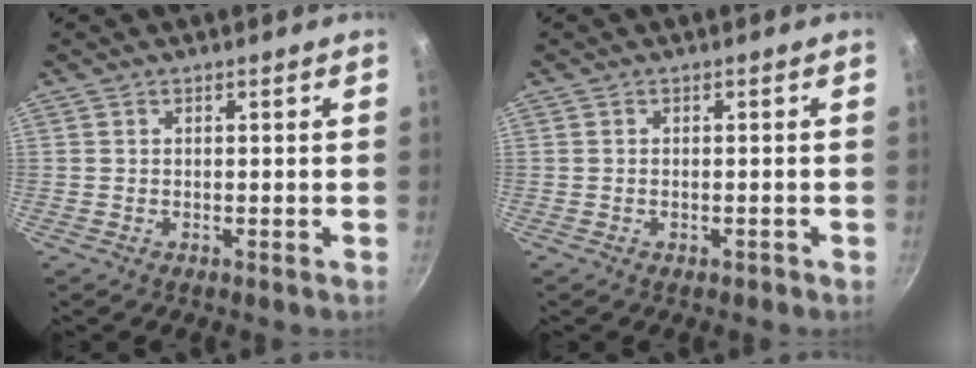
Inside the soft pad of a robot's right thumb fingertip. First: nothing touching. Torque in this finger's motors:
{"motor_torque": [-0.64, -0.14, -0.32, 0.16, 0.07]}